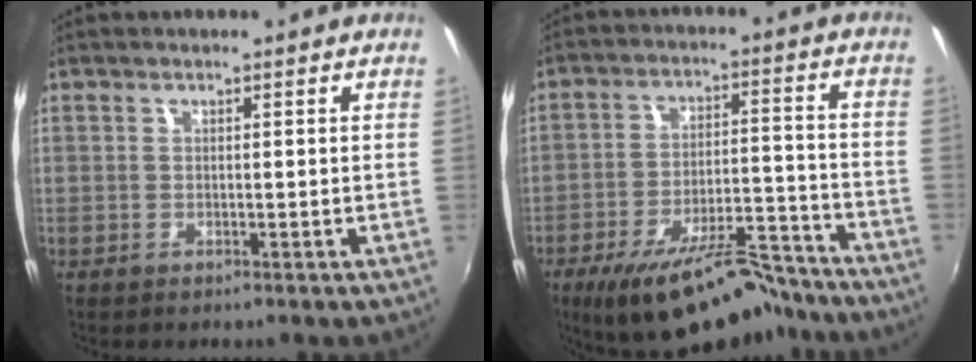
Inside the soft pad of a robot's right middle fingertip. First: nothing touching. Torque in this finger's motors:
{"motor_torque": [1.07, -1.07, 0.35, 0.14]}